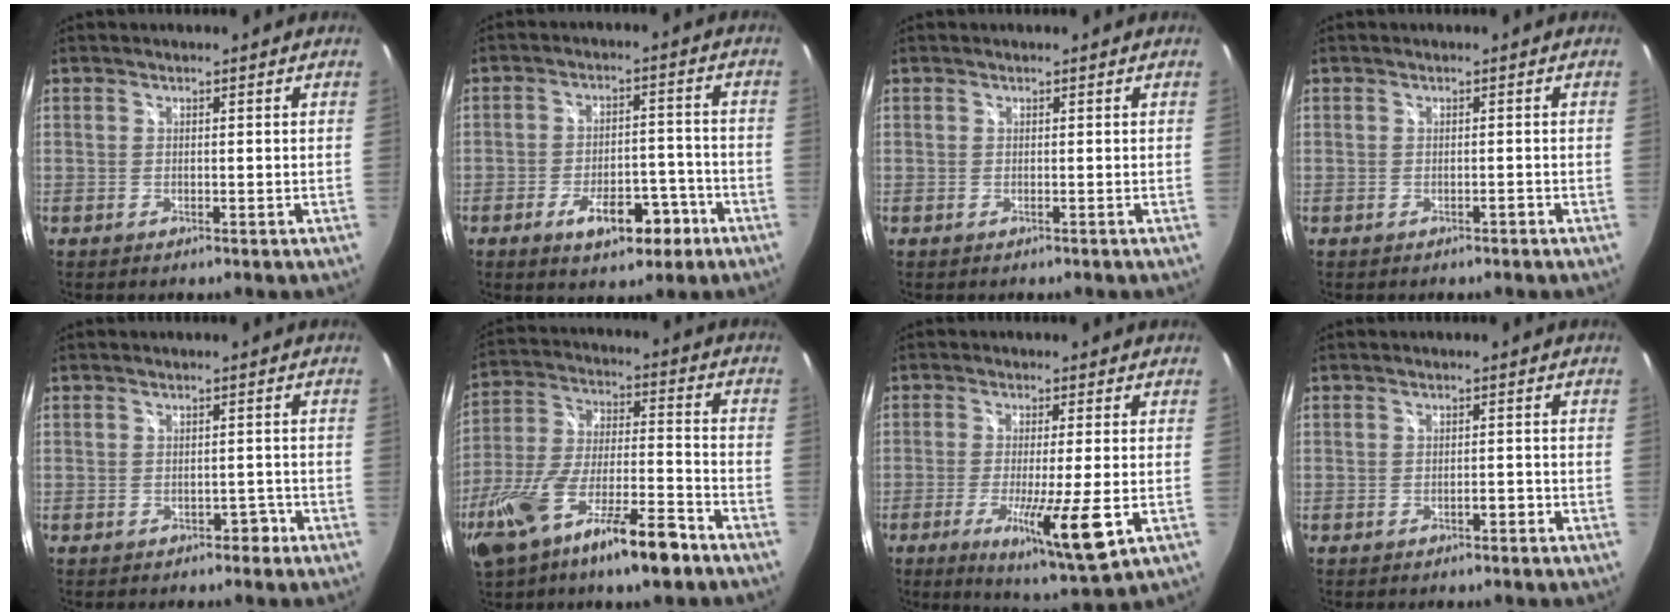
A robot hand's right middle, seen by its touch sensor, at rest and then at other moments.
{"total": 9.9, "force": [-5.4, 4.6, 6.9], "torque": [-0.121, 0.007, -0.069]}
{"total": 0.0}
{"total": 0.7, "force": [-0.6, 0.3, 0.2], "torque": [-0.003, 0.001, -0.009]}
{"total": 2.0, "force": [-1.3, 1.4, 0.7], "torque": [-0.009, 0.003, -0.013]}
{"total": 18.5, "force": [-11.4, 4.3, 13.9], "torque": [-0.275, -0.040, -0.200]}
{"total": 12.2, "force": [-4.0, 1.0, 11.5], "torque": [-0.212, -0.035, -0.067]}
{"total": 3.0, "force": [-1.5, 0.4, 2.5], "torque": [-0.044, 0.000, -0.025]}